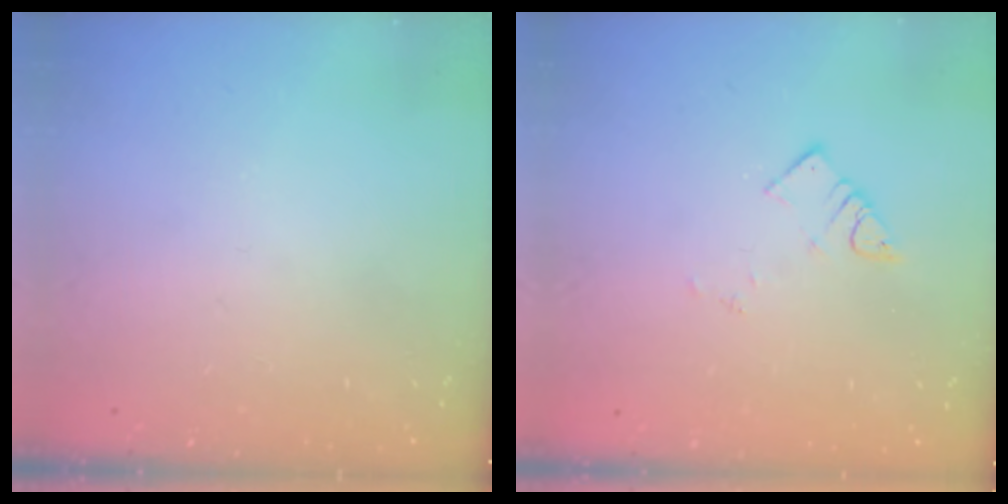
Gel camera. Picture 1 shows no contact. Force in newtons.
{"total": 4.1, "press": 4.1, "slide": 0.2}